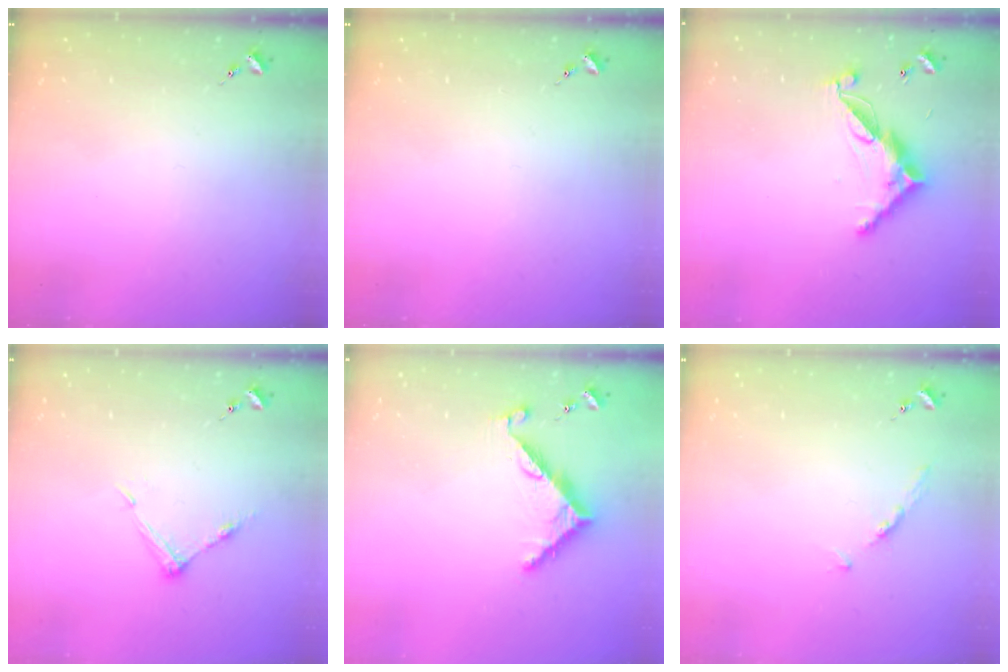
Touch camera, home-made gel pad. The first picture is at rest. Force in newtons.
{"total": 0.0}
{"total": 11.6, "press": 11.6, "slide": 0.4}
{"total": 6.8, "press": 6.7, "slide": 0.4}
{"total": 7.8, "press": 7.8, "slide": 0.1}
{"total": 3.5, "press": 3.5, "slide": 0.5}